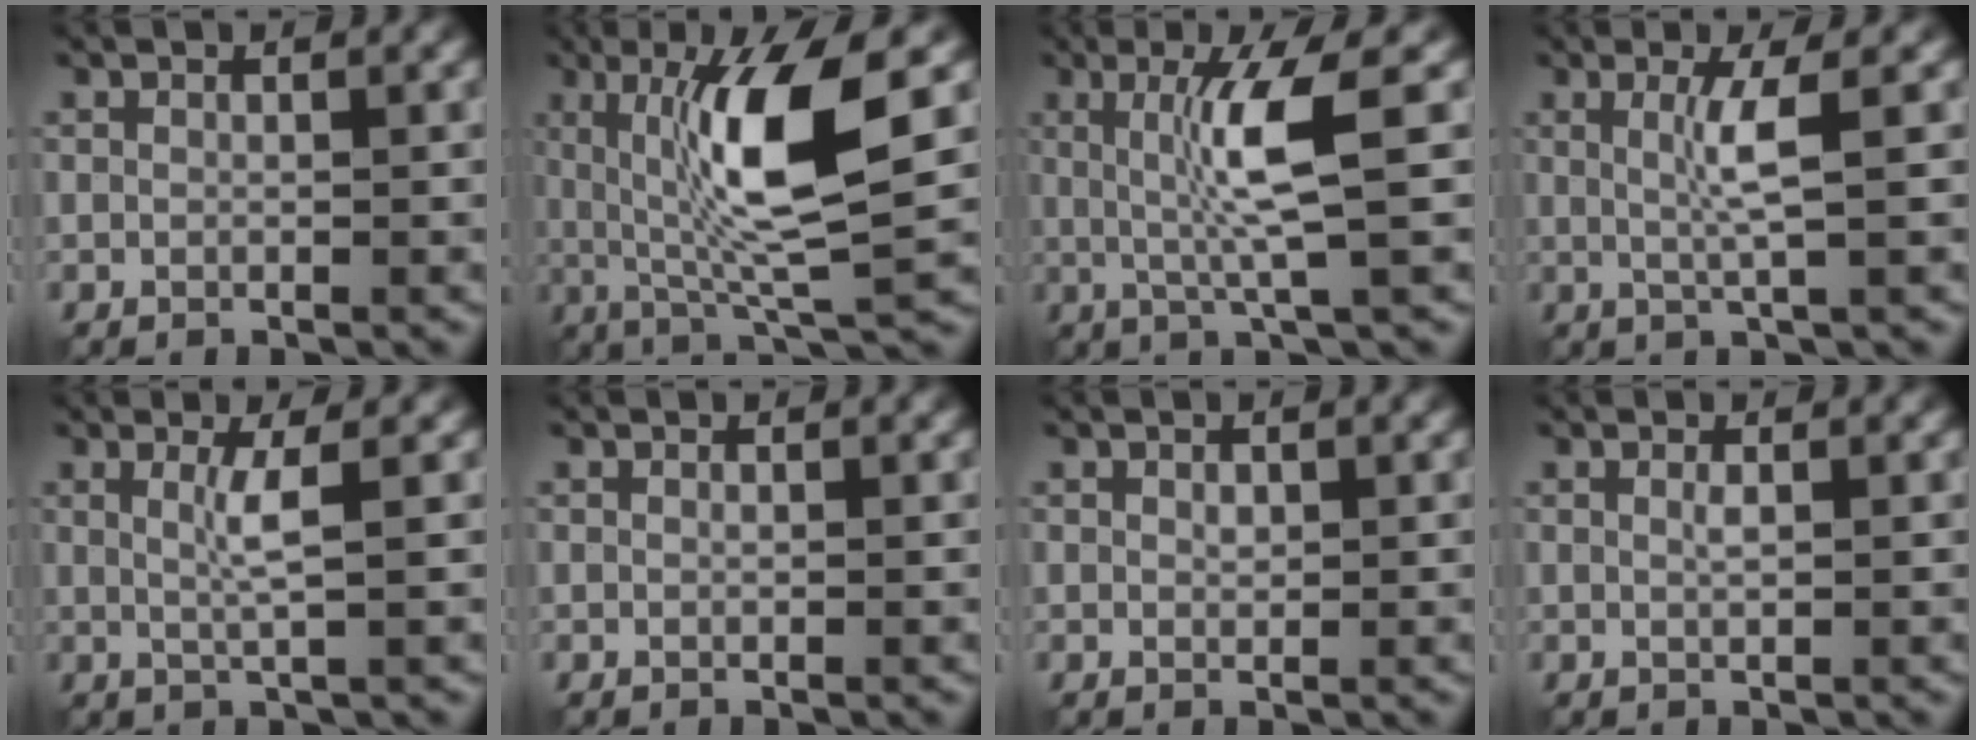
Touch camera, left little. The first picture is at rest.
{"total": 9.6, "force": [0.9, 1.9, 9.3], "torque": [-0.163, -0.004, 0.021]}
{"total": 5.4, "force": [0.3, 0.3, 5.4], "torque": [-0.112, 0.001, 0.009]}
{"total": 3.1, "force": [0.1, 0.2, 3.1], "torque": [-0.061, -0.004, 0.004]}
{"total": 2.4, "force": [0.1, 0.2, 2.4], "torque": [-0.046, -0.003, 0.003]}
{"total": 0.0}
{"total": 0.7, "force": [0.0, 0.4, 0.5], "torque": [-0.011, -0.002, 0.003]}
{"total": 0.6, "force": [0.0, 0.1, 0.6], "torque": [-0.014, -0.001, -0.001]}